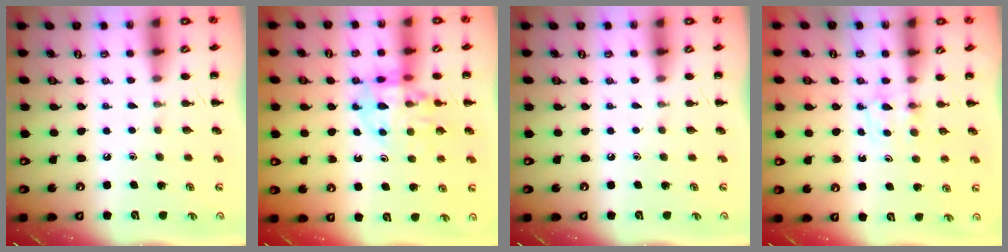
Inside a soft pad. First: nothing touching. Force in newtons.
{"total": 11.9, "press": 11.6, "slide": 2.8}
{"total": 0.0}
{"total": 3.8, "press": 3.6, "slide": 1.3}